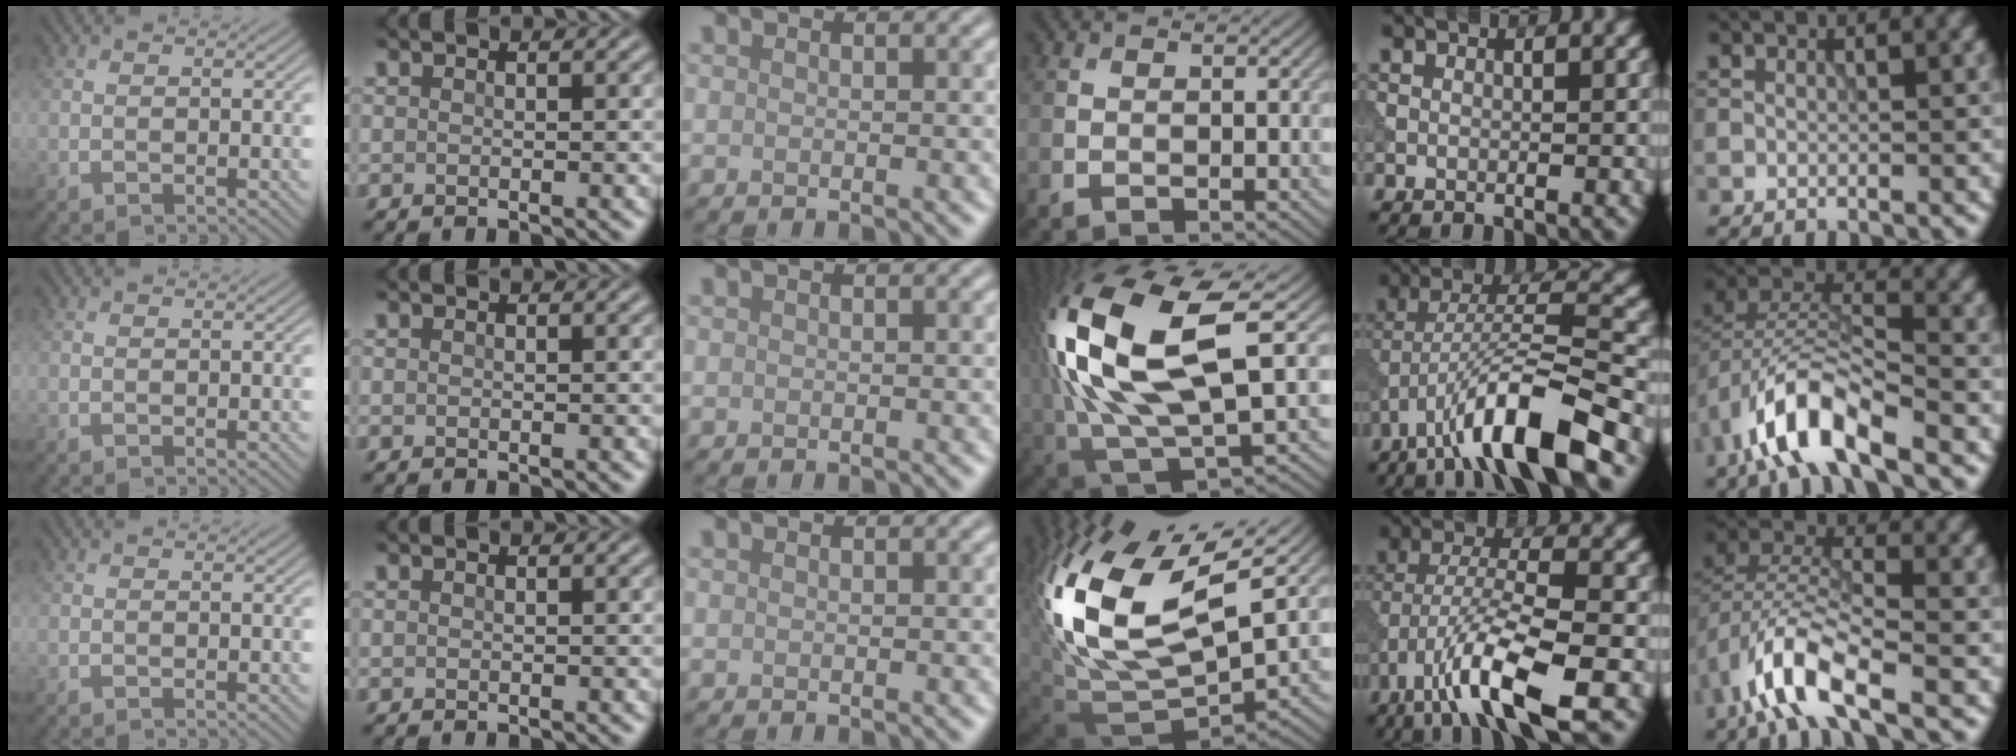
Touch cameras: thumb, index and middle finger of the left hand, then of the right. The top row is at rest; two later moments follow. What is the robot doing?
{"motion": "dispense", "object": "syringe"}